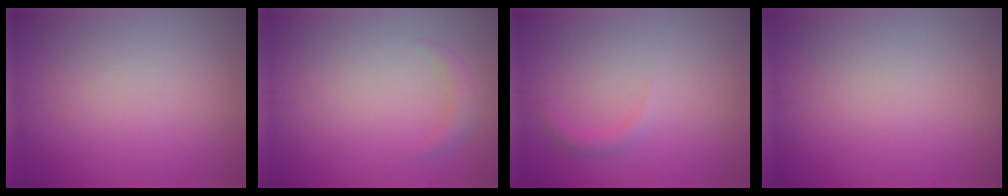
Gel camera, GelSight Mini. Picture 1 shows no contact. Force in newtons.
{"total": 1.3, "press": 1.3, "slide": 0.1}
{"total": 1.0, "press": 1.0, "slide": 0.0}
{"total": 0.0}